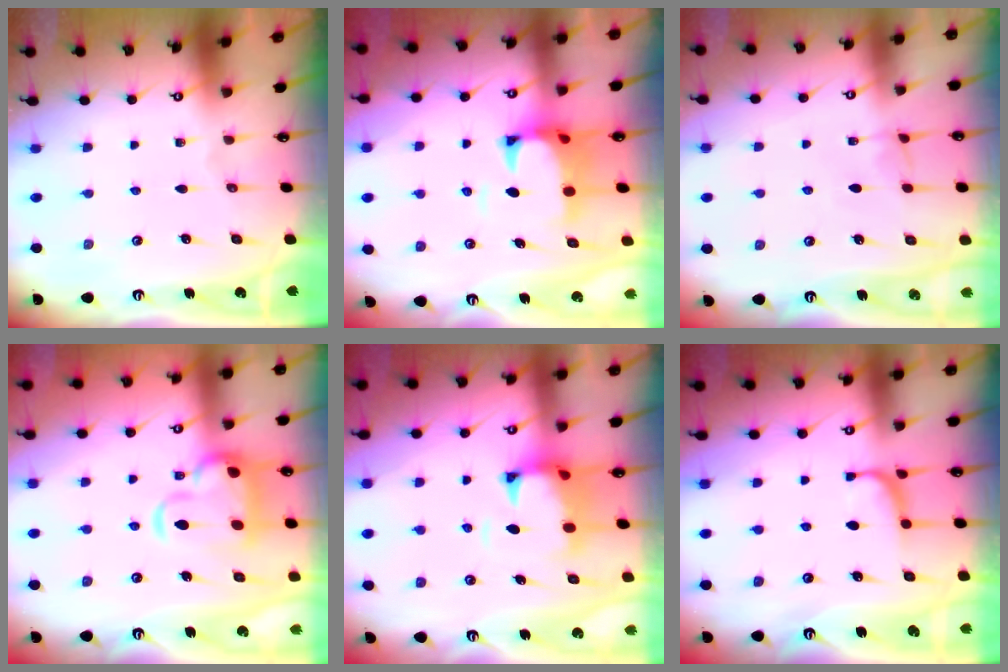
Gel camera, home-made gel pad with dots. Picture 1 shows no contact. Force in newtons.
{"total": 2.7, "press": 2.5, "slide": 1.1}
{"total": 2.8, "press": 2.7, "slide": 0.4}
{"total": 8.3, "press": 8.1, "slide": 1.8}
{"total": 2.0, "press": 1.4, "slide": 1.4}
{"total": 2.2, "press": 2.2, "slide": 0.3}